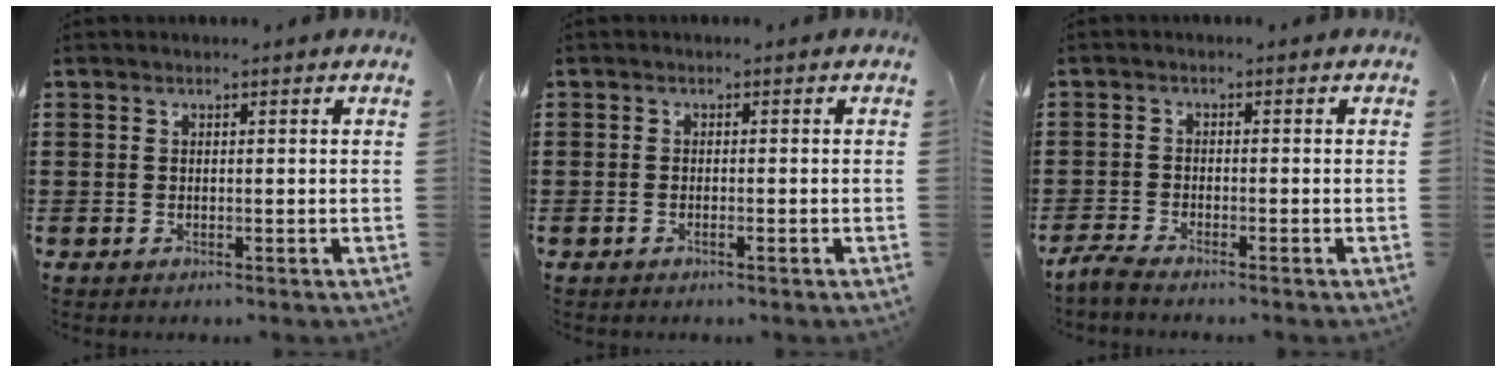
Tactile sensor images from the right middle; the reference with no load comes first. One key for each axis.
{"total": 0.7, "fx": -0.4, "fy": 0.1, "fz": 0.5, "tx": -0.011, "ty": -0.003, "tz": -0.008}
{"total": 2.1, "fx": -1.9, "fy": 0.1, "fz": 1.0, "tx": -0.032, "ty": -0.001, "tz": -0.042}